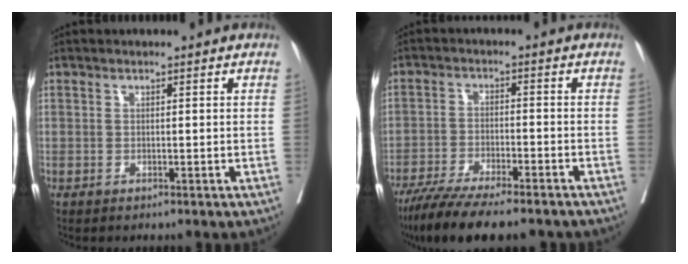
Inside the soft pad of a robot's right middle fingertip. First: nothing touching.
{"total": 14.7, "force": [-12.3, 2.3, 7.6], "torque": [-0.130, -0.022, -0.193]}